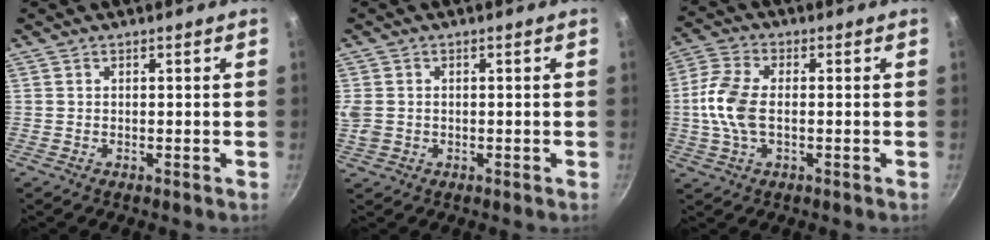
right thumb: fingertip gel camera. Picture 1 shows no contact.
{"total": 4.2, "force": [-0.1, 3.5, 2.3], "torque": [-0.047, -0.002, 0.001]}
{"total": 9.5, "force": [-0.6, 5.3, 7.9], "torque": [-0.165, 0.017, -0.022]}